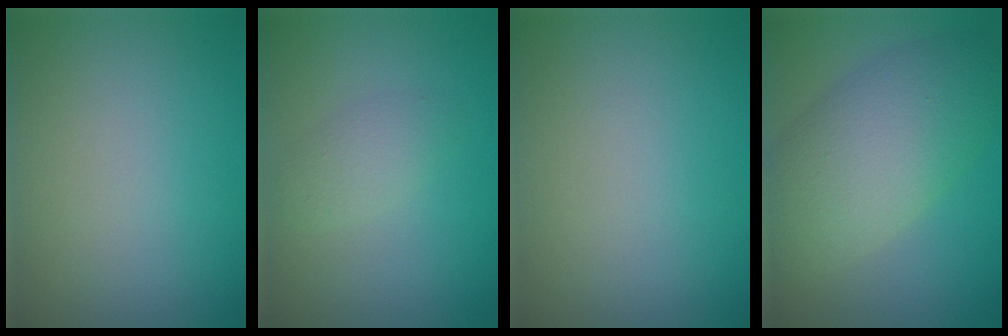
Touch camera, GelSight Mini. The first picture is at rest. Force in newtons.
{"total": 1.9, "press": 1.9, "slide": 0.1}
{"total": 0.0}
{"total": 8.1, "press": 8.1, "slide": 0.4}